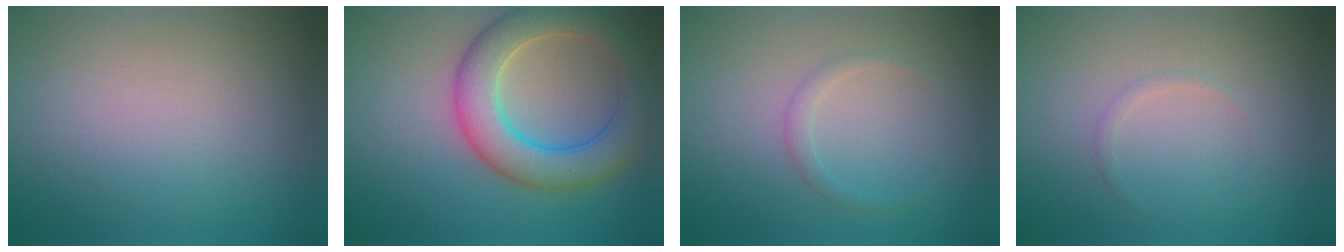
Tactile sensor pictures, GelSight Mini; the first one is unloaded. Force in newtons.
{"total": 6.8, "press": 6.7, "slide": 0.3}
{"total": 1.1, "press": 1.1, "slide": 0.1}
{"total": 0.5, "press": 0.5, "slide": 0.0}